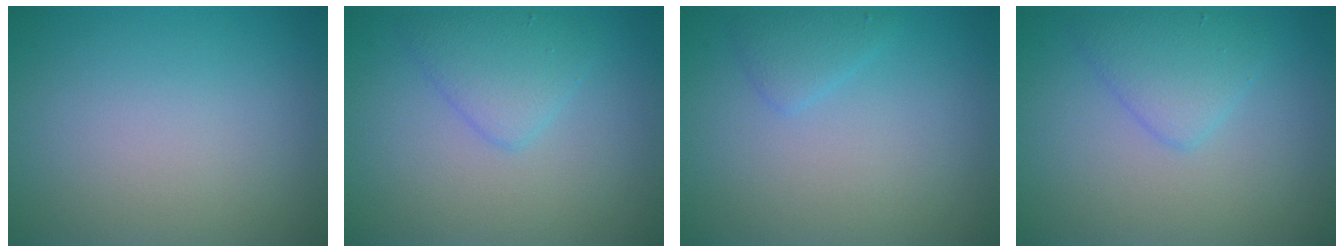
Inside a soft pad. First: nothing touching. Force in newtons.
{"total": 2.6, "press": 2.6, "slide": 0.1}
{"total": 1.4, "press": 1.4, "slide": 0.0}
{"total": 2.6, "press": 2.6, "slide": 0.1}